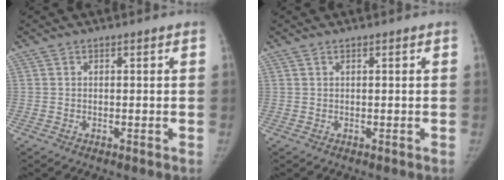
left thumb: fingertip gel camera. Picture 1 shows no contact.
{"total": 0.0}